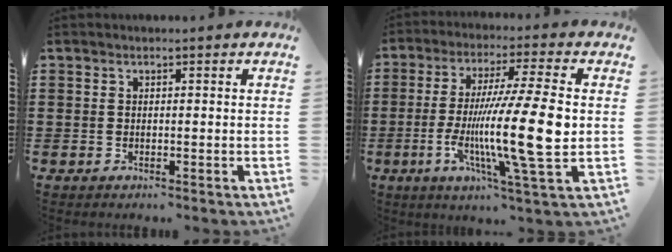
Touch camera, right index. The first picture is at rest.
{"total": 15.8, "force": [-1.7, 1.1, 15.7], "torque": [-0.289, -0.022, -0.041]}